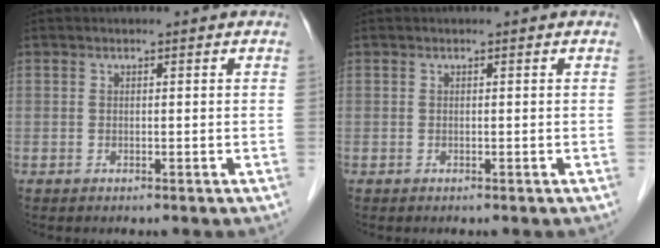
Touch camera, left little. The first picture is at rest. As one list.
[{"total": 0.0}]